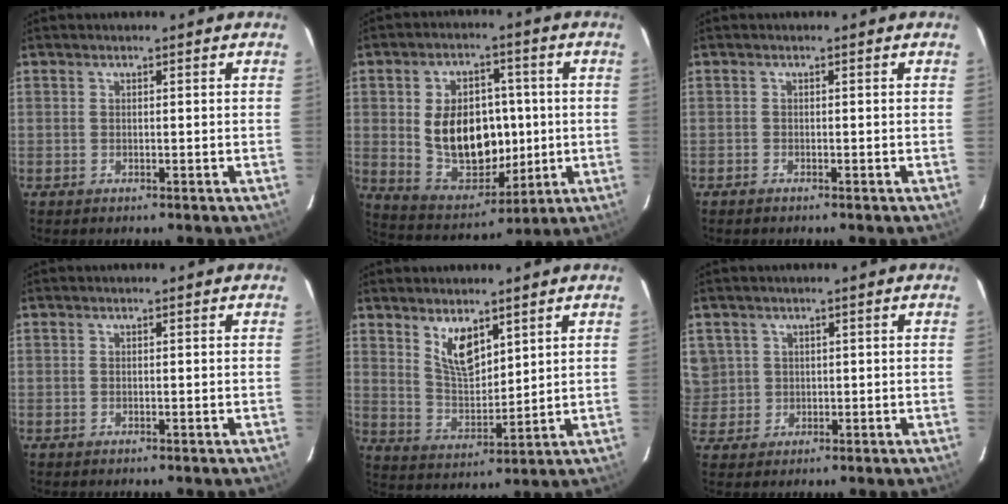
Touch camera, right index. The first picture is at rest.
{"total": 15.8, "force": [0.1, 10.9, 11.4], "torque": [-0.222, 0.003, 0.029]}
{"total": 0.7, "force": [-0.6, 0.3, 0.0], "torque": [-0.004, 0.002, -0.013]}
{"total": 0.0}
{"total": 7.9, "force": [4.9, 3.4, 5.2], "torque": [-0.089, -0.003, 0.101]}
{"total": 6.4, "force": [1.5, 6.0, 1.3], "torque": [-0.023, 0.012, 0.038]}